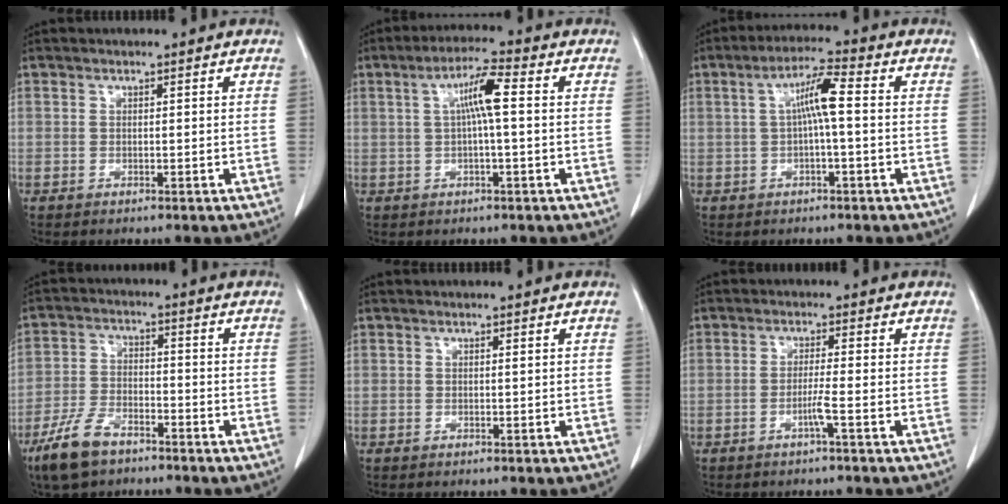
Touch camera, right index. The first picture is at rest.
{"total": 5.9, "force": [0.8, 0.3, 5.9], "torque": [-0.107, 0.014, 0.014]}
{"total": 5.8, "force": [0.4, 0.3, 5.8], "torque": [-0.106, 0.016, 0.006]}
{"total": 8.1, "force": [-5.7, 3.5, 4.6], "torque": [-0.106, -0.009, -0.108]}
{"total": 0.0}
{"total": 2.3, "force": [-1.1, -0.7, 1.9], "torque": [-0.038, -0.003, -0.023]}